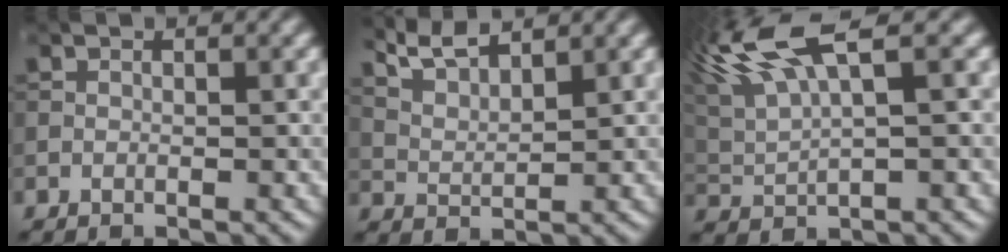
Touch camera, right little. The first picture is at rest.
{"total": 4.0, "force": [3.3, 0.8, 2.0], "torque": [-0.045, 0.005, 0.063]}
{"total": 7.7, "force": [4.1, 1.8, 6.3], "torque": [-0.131, 0.029, 0.074]}